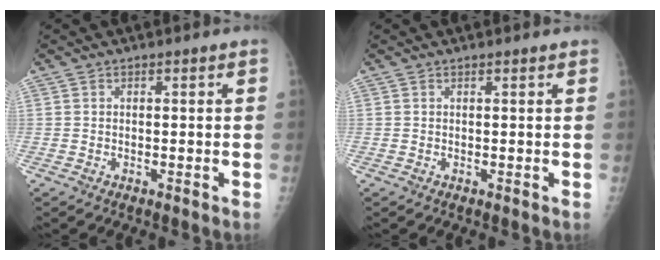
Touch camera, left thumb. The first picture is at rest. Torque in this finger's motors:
{"motor_torque": [-0.23, -0.06, -0.07, -0.07, 0.00]}